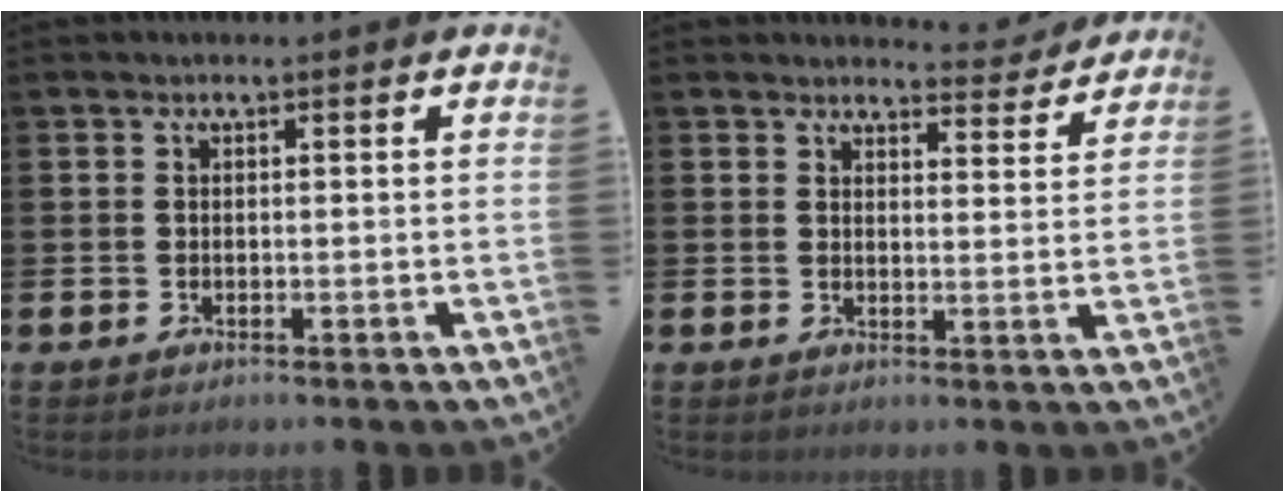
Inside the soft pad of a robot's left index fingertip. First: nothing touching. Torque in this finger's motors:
{"motor_torque": [0.93, -1.21, 0.06, 0.02]}